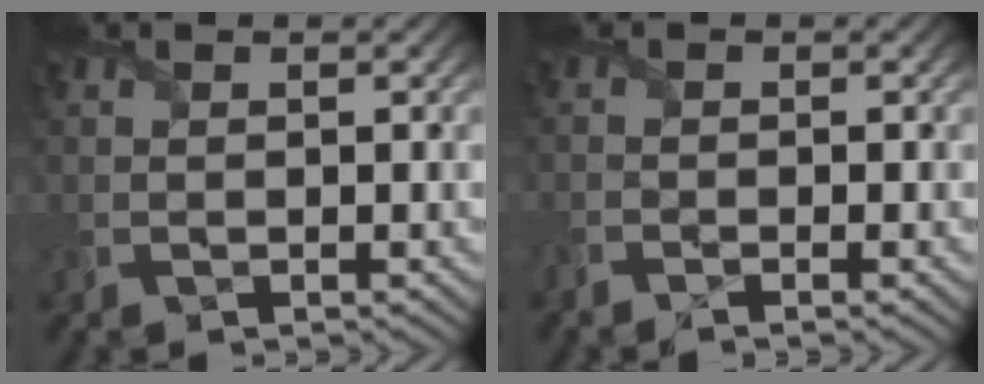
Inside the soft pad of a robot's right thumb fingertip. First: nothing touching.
{"total": 1.2, "force": [-1.1, 0.0, 0.5], "torque": [-0.015, -0.003, -0.026]}